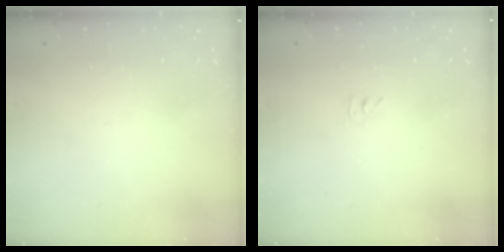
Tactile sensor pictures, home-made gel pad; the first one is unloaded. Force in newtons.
{"total": 2.8, "press": 2.8, "slide": 0.4}